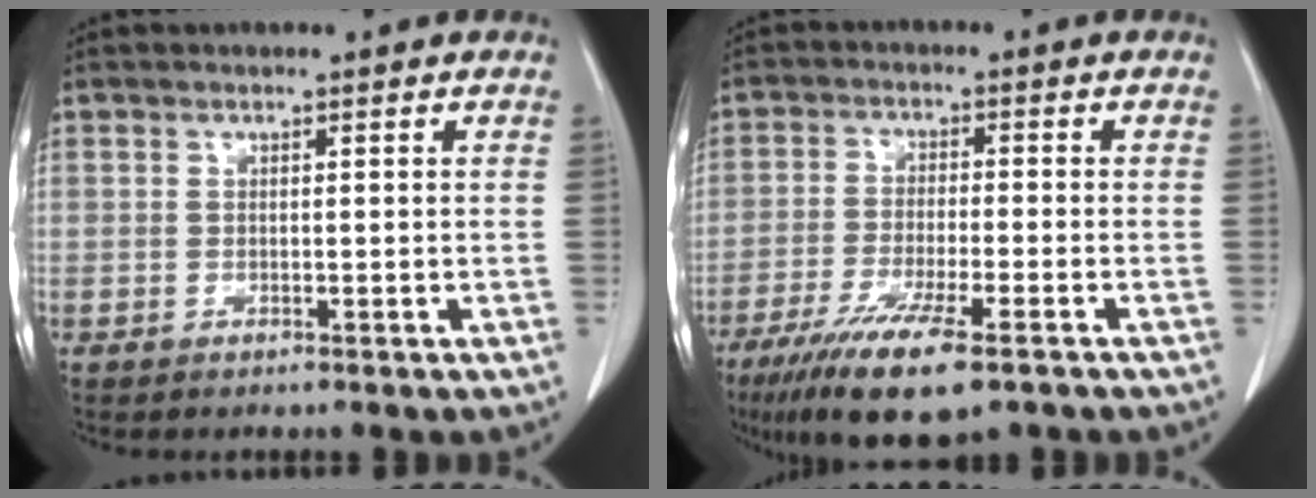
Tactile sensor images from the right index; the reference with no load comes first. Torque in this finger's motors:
{"motor_torque": [1.19, -0.94, 0.73, 0.21]}